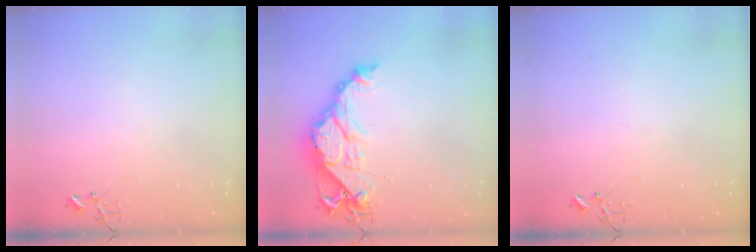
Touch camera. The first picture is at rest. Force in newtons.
{"total": 15.4, "press": 15.3, "slide": 1.4}
{"total": 0.0}